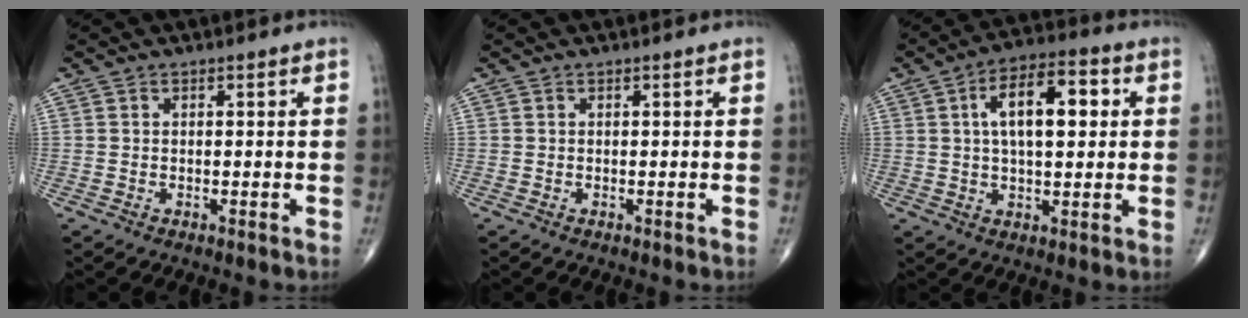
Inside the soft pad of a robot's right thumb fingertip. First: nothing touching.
{"total": 0.0}
{"total": 12.4, "force": [2.6, 5.7, 10.7], "torque": [-0.162, 0.015, 0.037]}